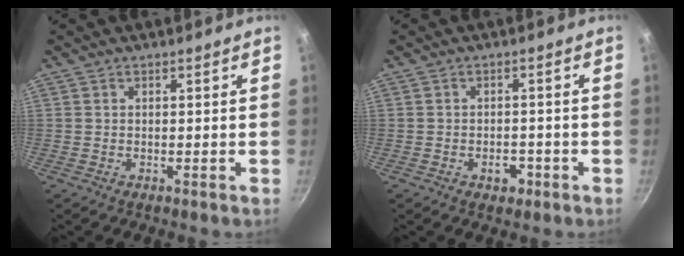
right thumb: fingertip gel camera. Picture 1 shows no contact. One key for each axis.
{"total": 3.2, "fx": -1.5, "fy": 2.1, "fz": 1.9, "tx": -0.014, "ty": 0.014, "tz": -0.017}